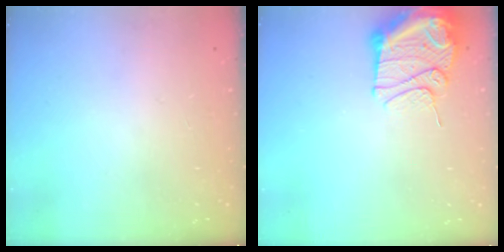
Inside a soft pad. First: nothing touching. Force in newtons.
{"total": 13.1, "press": 13.1, "slide": 1.5}